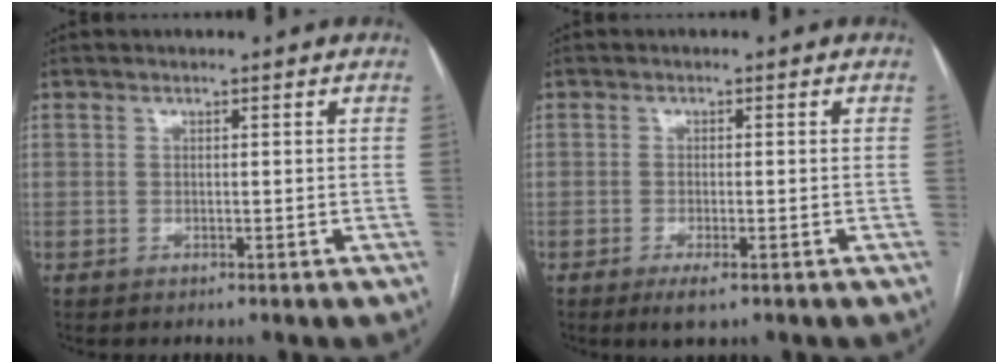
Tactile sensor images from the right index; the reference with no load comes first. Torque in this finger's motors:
{"motor_torque": [0.26, 0.01, 0.11, 0.03]}